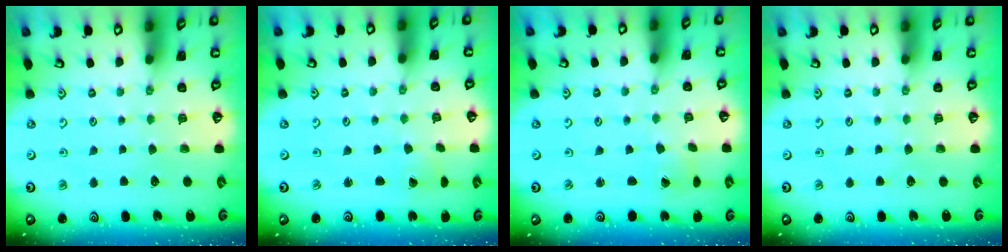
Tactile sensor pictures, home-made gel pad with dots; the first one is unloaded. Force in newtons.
{"total": 0.8, "press": 0.7, "slide": 0.1}
{"total": 1.5, "press": 1.5, "slide": 0.1}
{"total": 0.0}